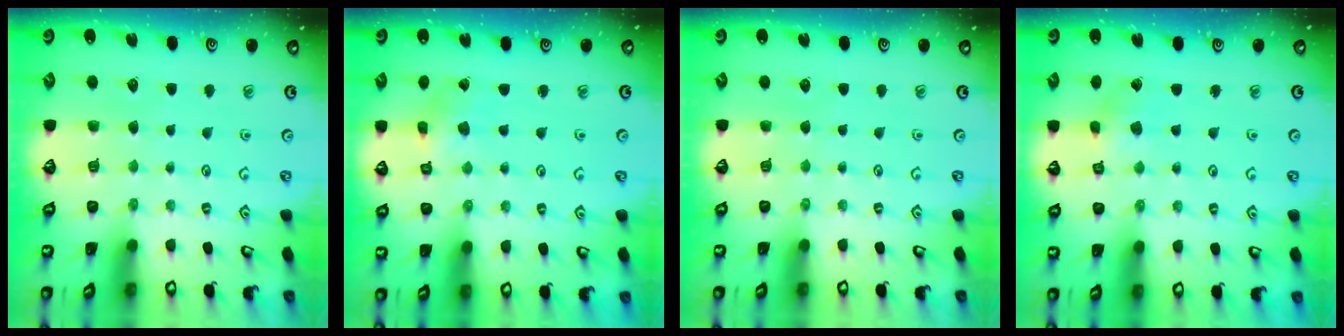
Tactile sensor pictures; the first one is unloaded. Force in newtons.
{"total": 1.6, "press": 1.6, "slide": 0.0}
{"total": 0.0}
{"total": 2.0, "press": 2.0, "slide": 0.2}